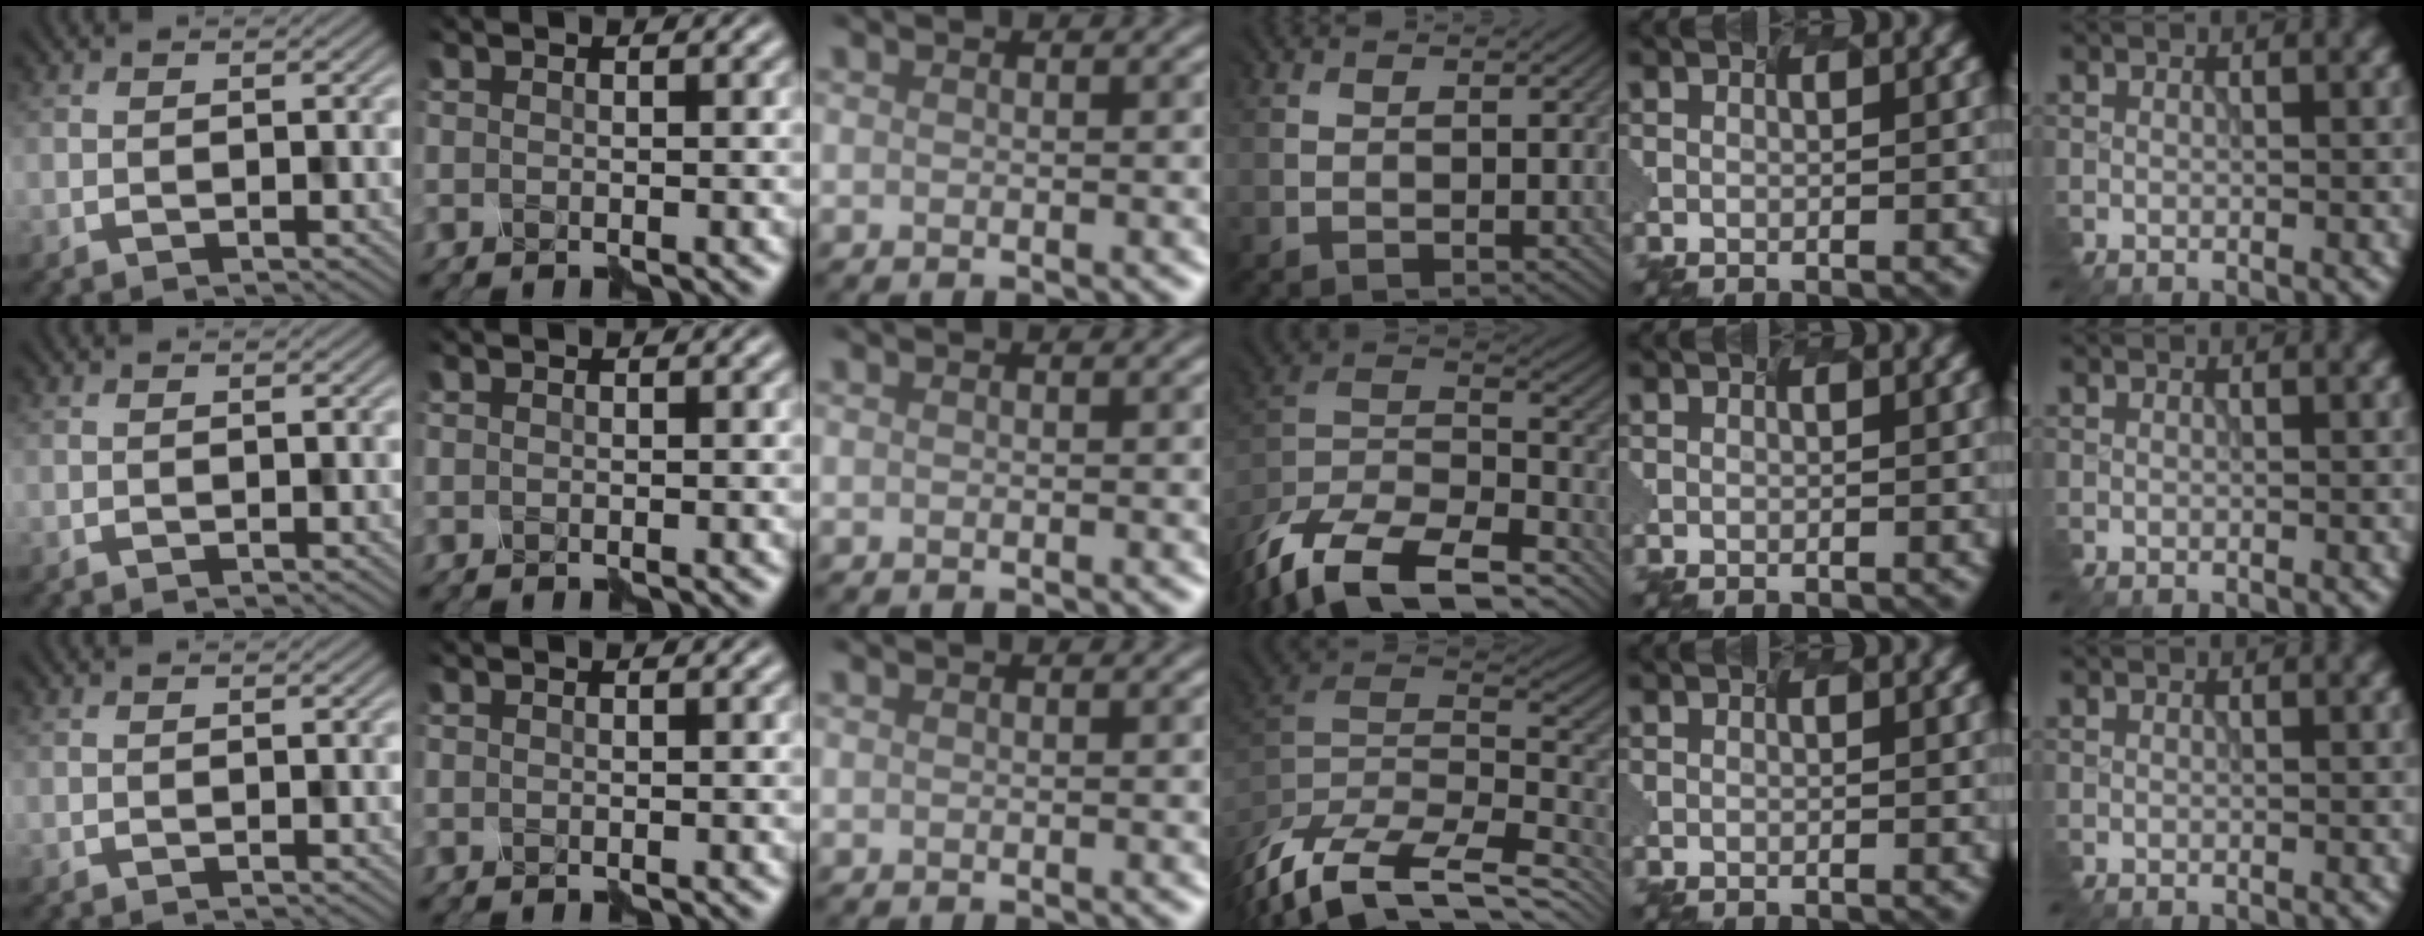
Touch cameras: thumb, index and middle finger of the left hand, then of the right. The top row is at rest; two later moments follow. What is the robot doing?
{"motion": "assemble", "object": "hinged jar"}